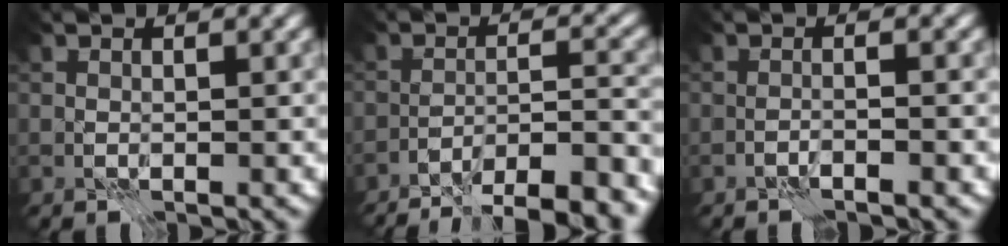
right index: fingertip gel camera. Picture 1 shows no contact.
{"total": 12.5, "force": [-11.0, 2.3, 5.3], "torque": [-0.056, 0.008, -0.140]}
{"total": 1.2, "force": [-0.9, -0.4, 0.7], "torque": [-0.008, 0.007, -0.023]}